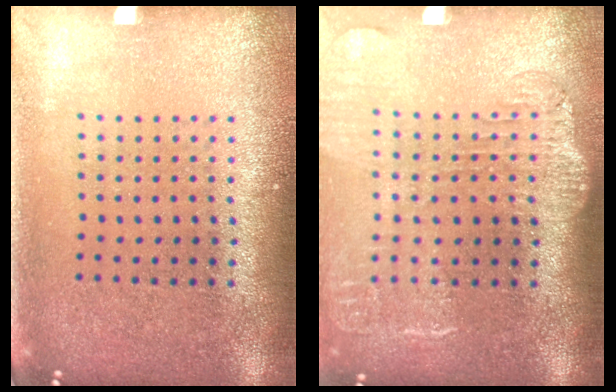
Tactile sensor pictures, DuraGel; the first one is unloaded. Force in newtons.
{"total": 1.9, "press": 1.6, "slide": 1.1}